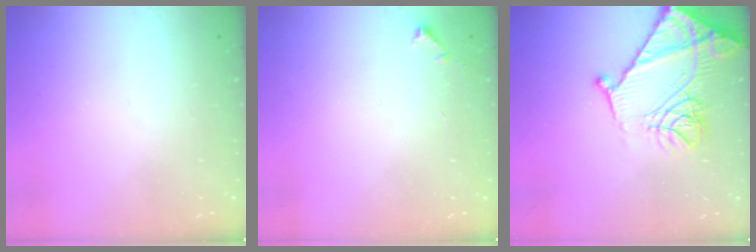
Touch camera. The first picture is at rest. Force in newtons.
{"total": 5.8, "press": 5.8, "slide": 0.4}
{"total": 19.3, "press": 19.2, "slide": 2.1}